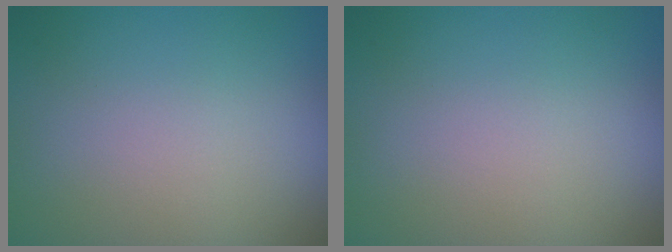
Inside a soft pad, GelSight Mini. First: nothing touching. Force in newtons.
{"total": 0.0}